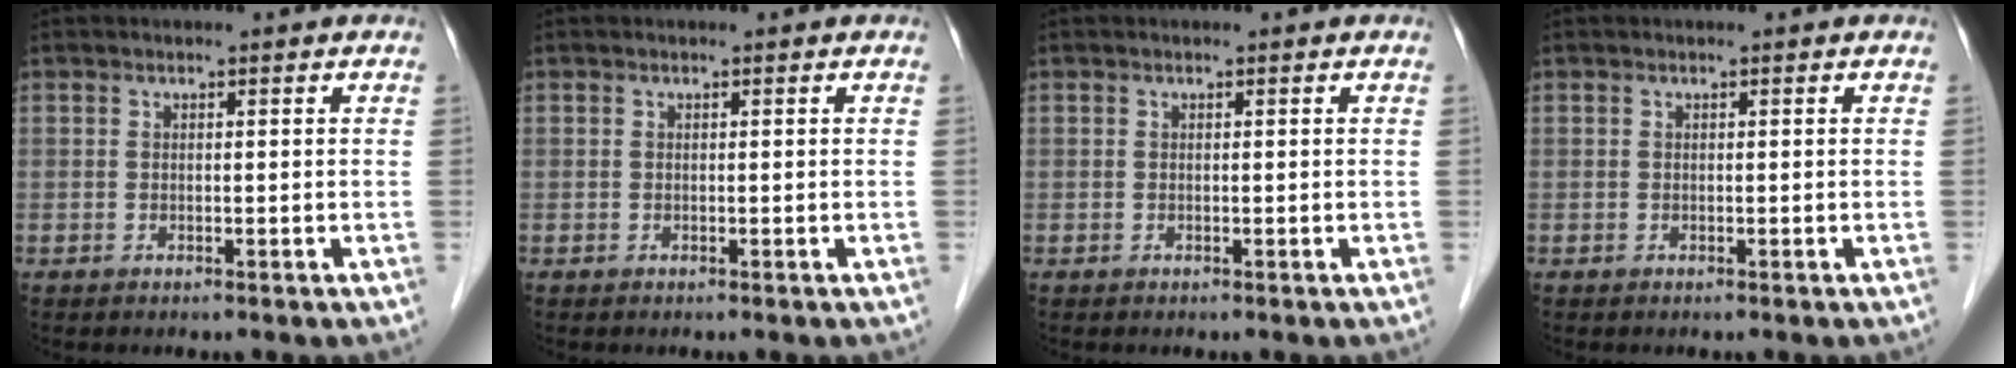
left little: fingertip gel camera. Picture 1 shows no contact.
{"total": 0.0}
{"total": 0.0}
{"total": 0.0}